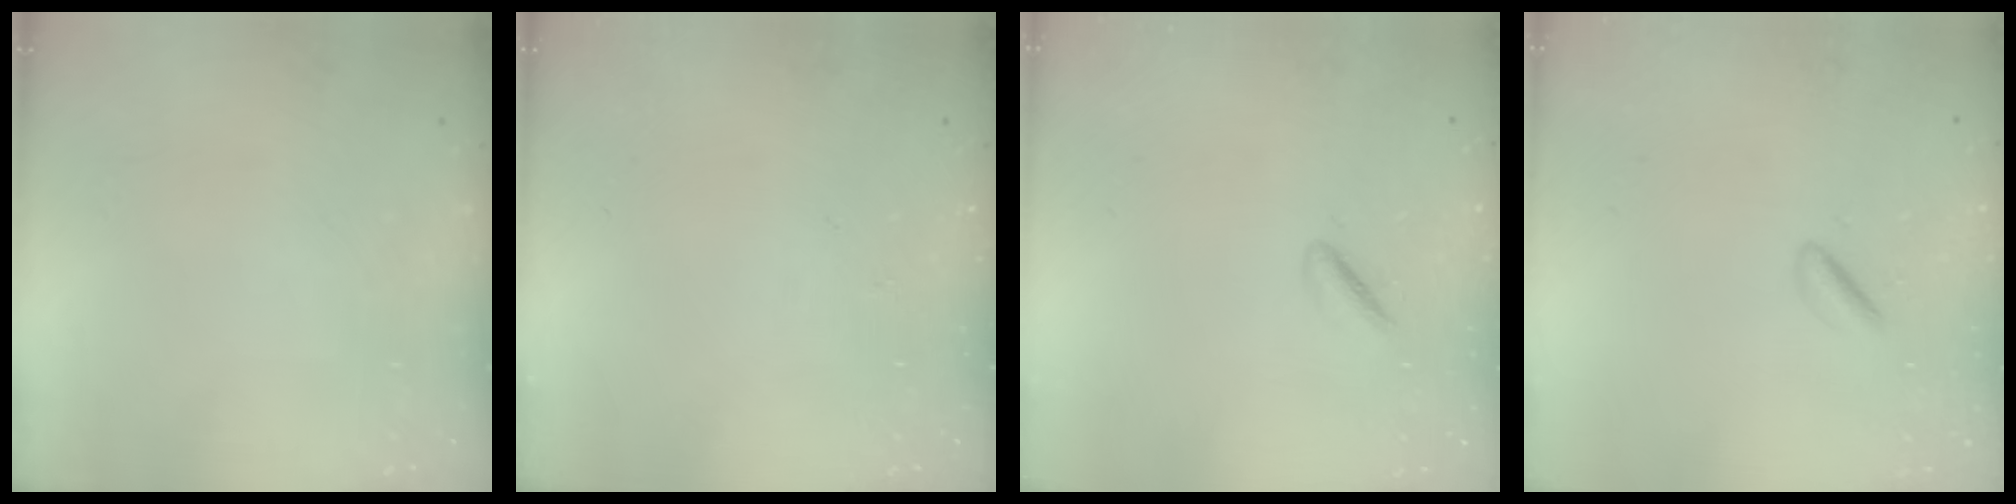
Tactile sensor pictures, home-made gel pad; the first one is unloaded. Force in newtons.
{"total": 0.0}
{"total": 1.7, "press": 1.4, "slide": 1.0}
{"total": 1.8, "press": 1.5, "slide": 0.9}